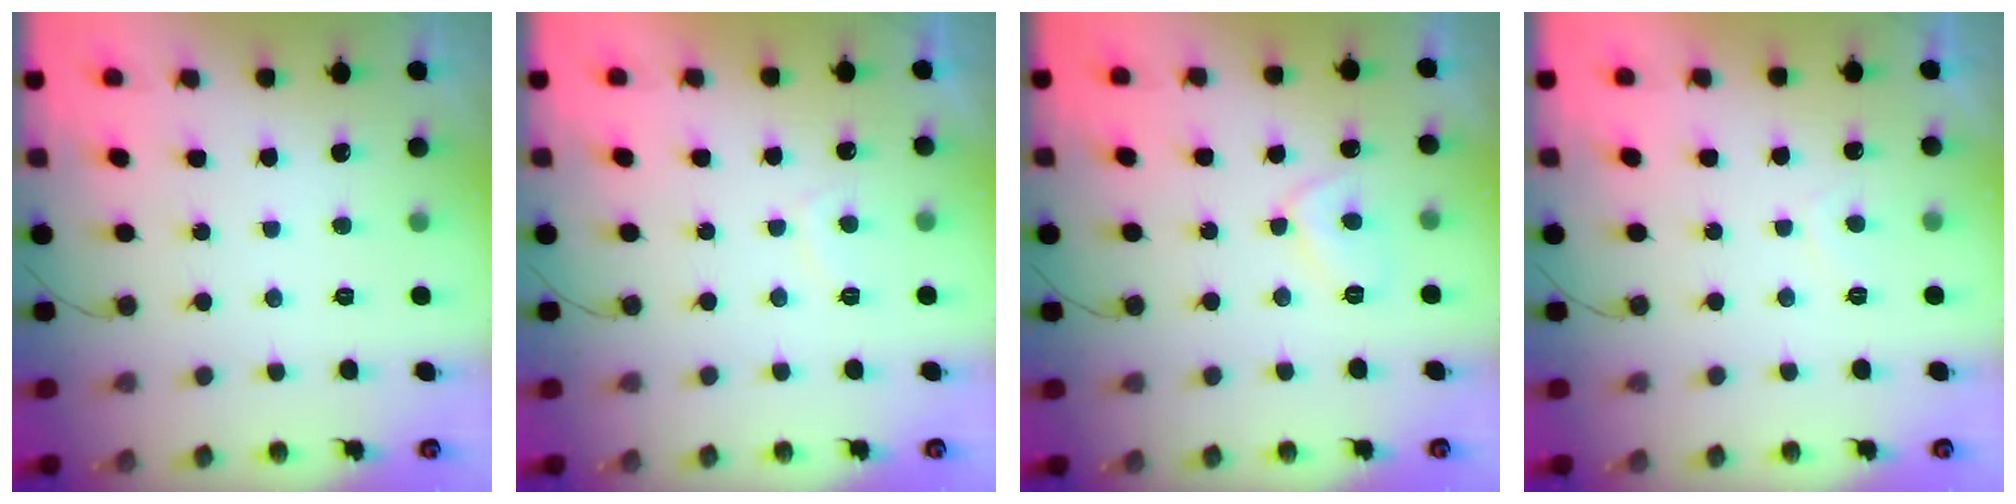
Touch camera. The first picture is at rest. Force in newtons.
{"total": 2.5, "press": 2.3, "slide": 0.9}
{"total": 6.1, "press": 6.0, "slide": 0.7}
{"total": 1.1, "press": 0.9, "slide": 0.6}